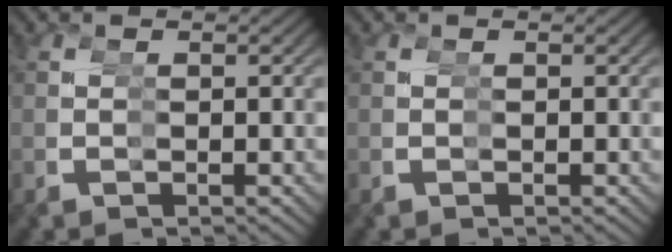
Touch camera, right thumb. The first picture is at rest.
{"total": 0.0}